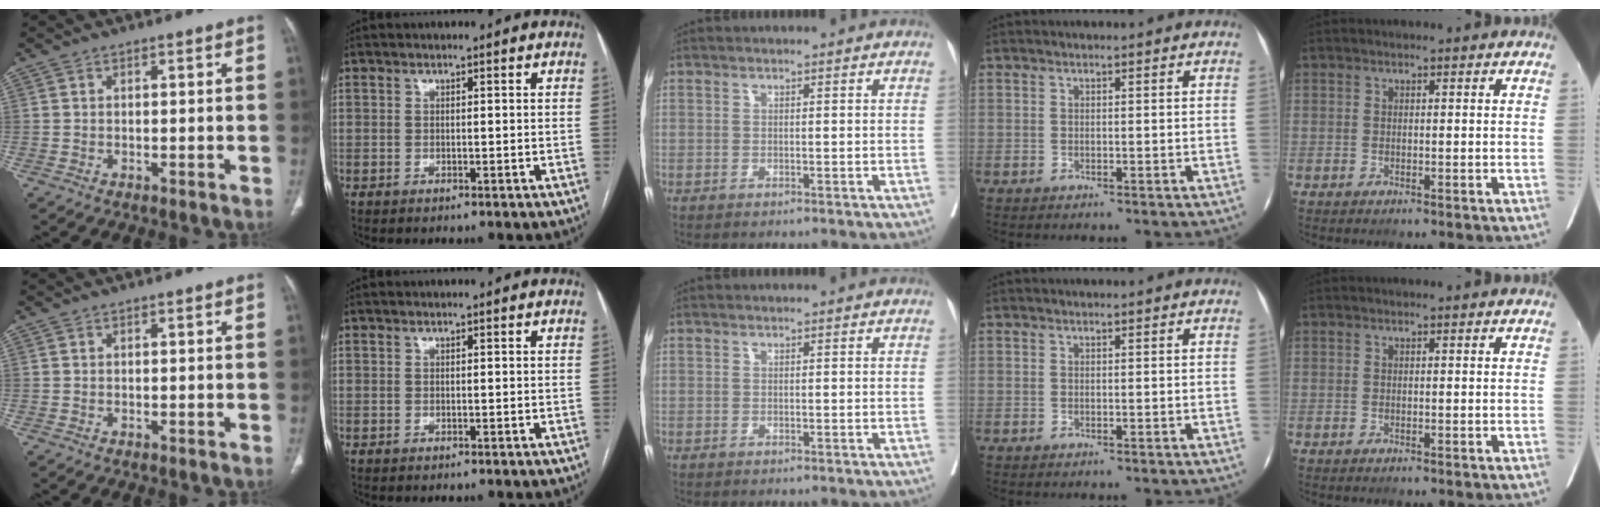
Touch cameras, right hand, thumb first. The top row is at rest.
{}